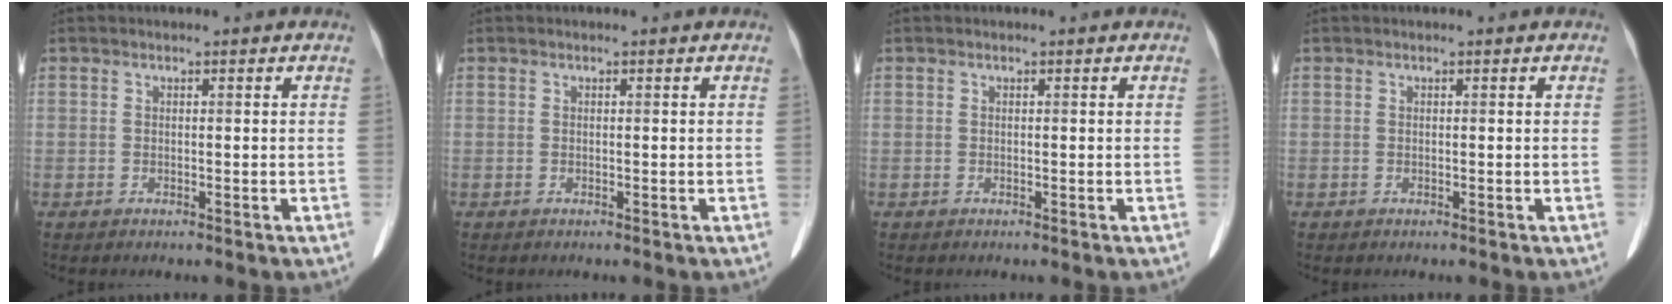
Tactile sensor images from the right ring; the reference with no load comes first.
{"total": 0.0}
{"total": 0.0}
{"total": 0.0}